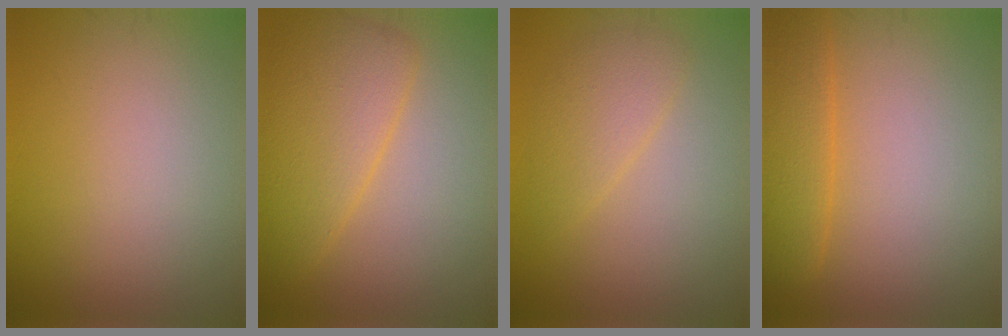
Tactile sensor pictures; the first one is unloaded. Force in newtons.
{"total": 5.4, "press": 5.4, "slide": 0.1}
{"total": 2.5, "press": 2.5, "slide": 0.2}
{"total": 4.1, "press": 4.1, "slide": 0.2}